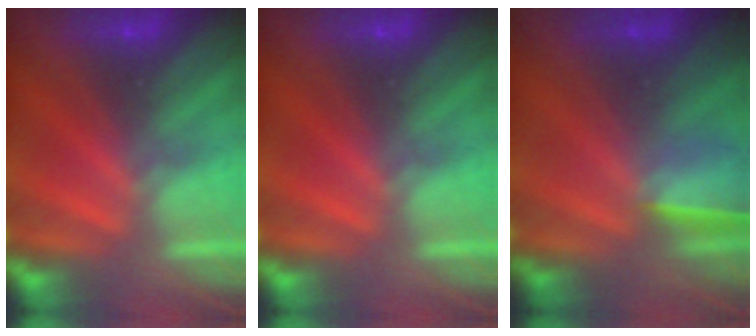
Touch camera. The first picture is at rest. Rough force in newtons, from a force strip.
{"total": 0.0}
{"total": 1.5}